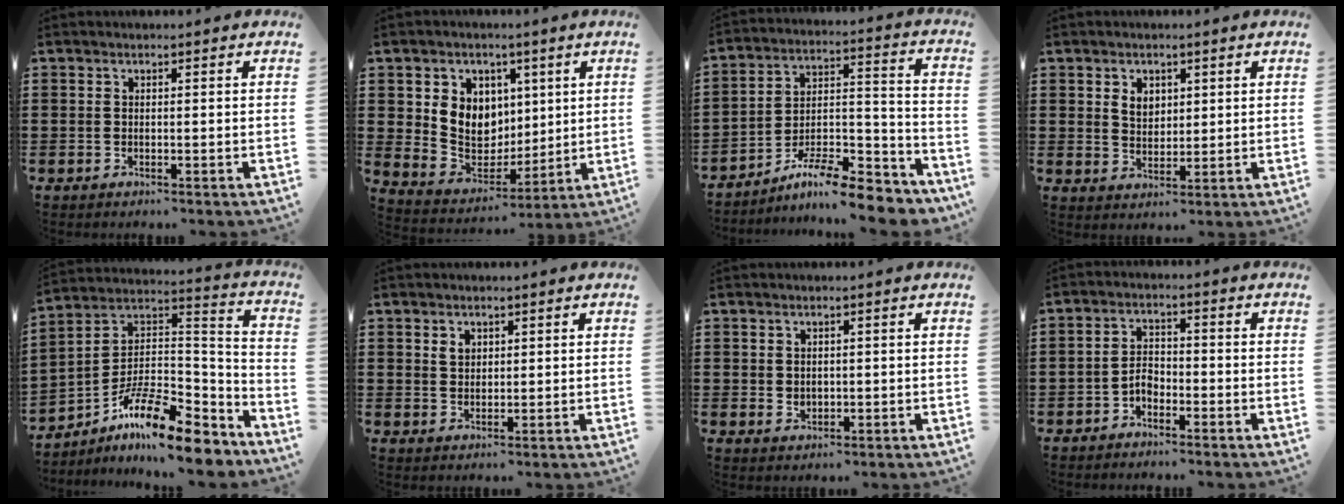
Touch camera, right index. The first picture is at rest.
{"total": 7.7, "force": [2.3, 7.2, 1.6], "torque": [-0.056, -0.015, 0.045]}
{"total": 10.3, "force": [-9.0, 1.7, 4.7], "torque": [-0.060, 0.027, -0.169]}
{"total": 3.3, "force": [1.4, 2.5, 1.6], "torque": [-0.040, 0.009, 0.025]}
{"total": 13.3, "force": [-9.4, 3.5, 8.7], "torque": [-0.160, 0.020, -0.176]}
{"total": 1.8, "force": [1.0, 1.3, 0.8], "torque": [-0.019, 0.004, 0.019]}
{"total": 1.4, "force": [0.7, 1.1, 0.4], "torque": [-0.010, 0.007, 0.012]}
{"total": 2.7, "force": [-1.8, 1.6, 1.2], "torque": [-0.035, 0.005, -0.040]}